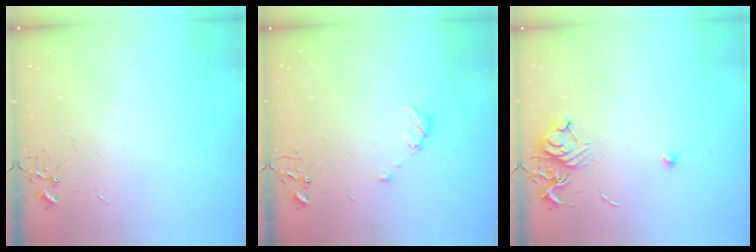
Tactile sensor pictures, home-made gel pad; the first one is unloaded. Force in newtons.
{"total": 6.8, "press": 6.8, "slide": 0.9}
{"total": 8.0, "press": 7.9, "slide": 0.9}